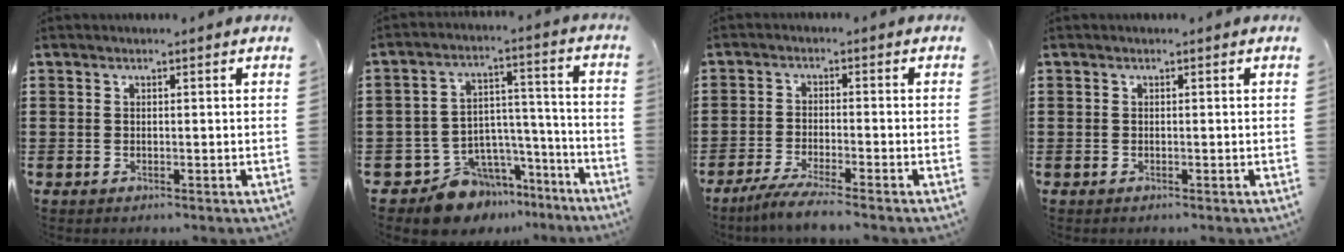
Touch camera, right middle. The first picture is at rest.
{"total": 9.8, "force": [-8.3, 5.0, 1.1], "torque": [-0.020, 0.020, -0.148]}
{"total": 4.1, "force": [-3.7, -0.1, 1.7], "torque": [-0.036, -0.008, -0.072]}
{"total": 0.0}